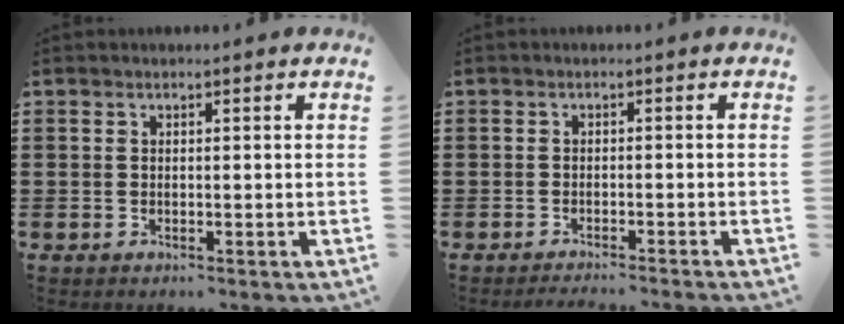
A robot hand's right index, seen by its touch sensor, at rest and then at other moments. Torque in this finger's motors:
{"motor_torque": [-0.15, 1.41, -1.05, -0.19]}